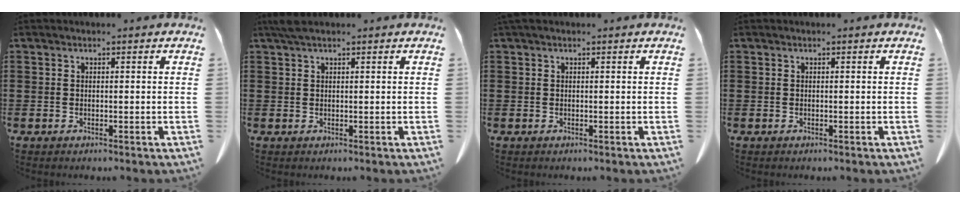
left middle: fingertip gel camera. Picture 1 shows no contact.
{"total": 1.9, "force": [1.3, 0.5, 1.2], "torque": [-0.029, 0.002, 0.025]}
{"total": 0.5, "force": [0.2, 0.4, 0.3], "torque": [-0.008, 0.002, 0.005]}
{"total": 0.0}